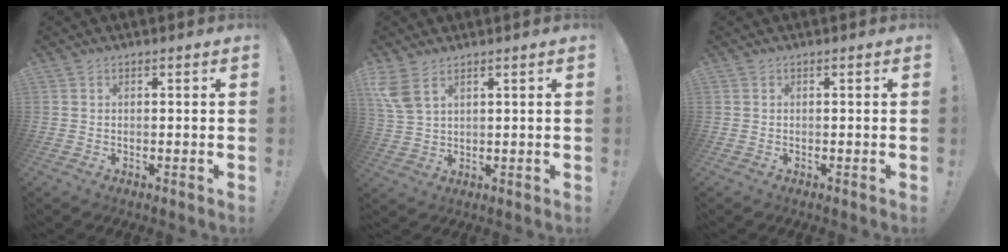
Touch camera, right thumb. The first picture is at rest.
{"total": 6.4, "force": [3.9, 2.9, 4.2], "torque": [-0.091, -0.014, 0.076]}
{"total": 0.0}